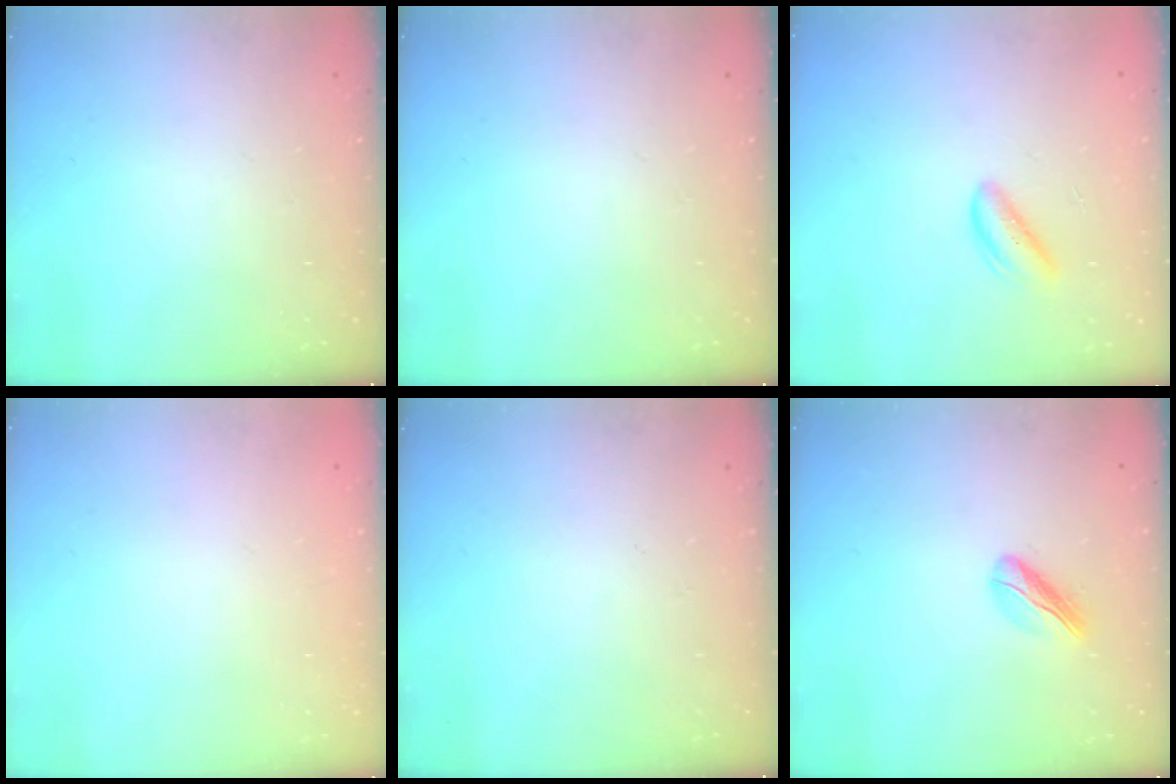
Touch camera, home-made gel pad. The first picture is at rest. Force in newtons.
{"total": 0.0}
{"total": 3.0, "press": 3.0, "slide": 0.3}
{"total": 2.0, "press": 2.0, "slide": 0.1}
{"total": 0.0}
{"total": 5.2, "press": 5.1, "slide": 0.9}